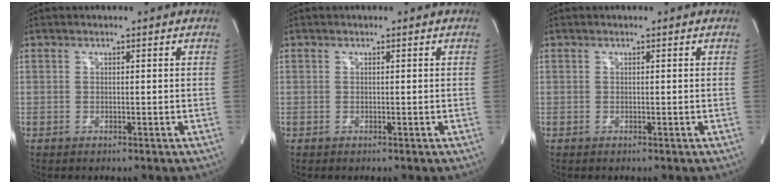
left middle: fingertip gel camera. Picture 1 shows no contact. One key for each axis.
{"total": 0.0}
{"total": 0.0}